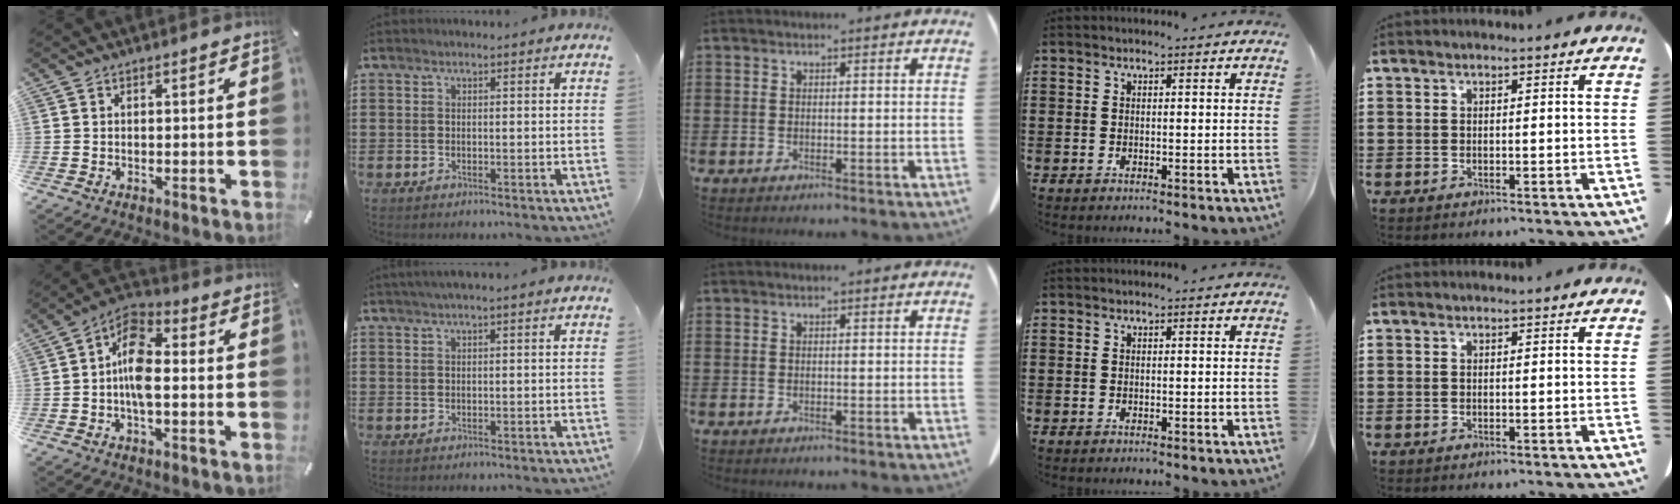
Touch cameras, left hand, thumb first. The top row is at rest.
{"thumb": {"total": 9.2, "force": [-1.3, 4.7, 7.8], "torque": [-0.160, 0.004, -0.022]}, "index": {"total": 1.2, "force": [0.5, -0.1, 1.1], "torque": [-0.020, -0.001, 0.009]}}